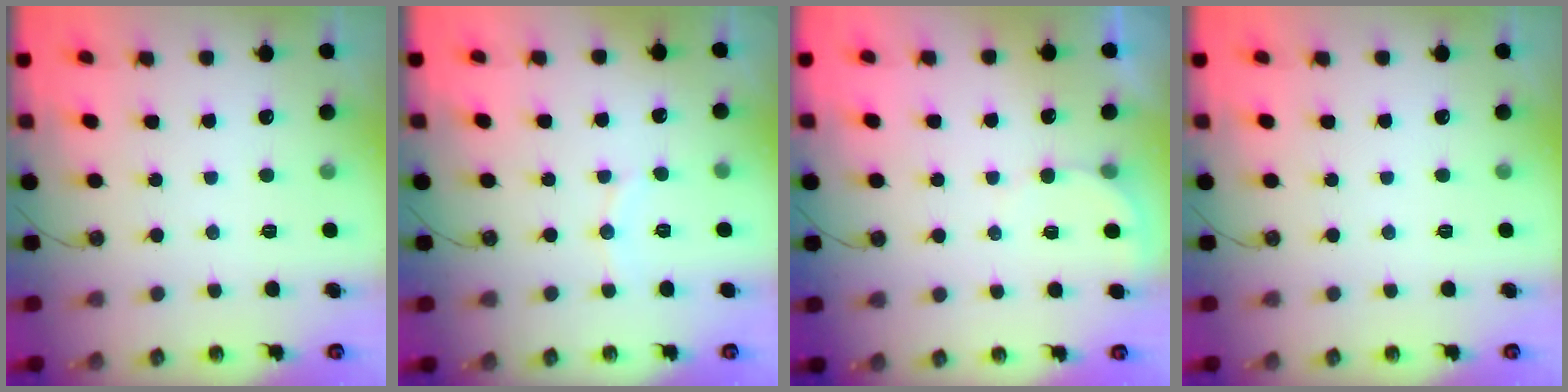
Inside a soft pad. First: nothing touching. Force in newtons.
{"total": 4.3, "press": 4.3, "slide": 0.4}
{"total": 2.2, "press": 2.2, "slide": 0.2}
{"total": 0.0}